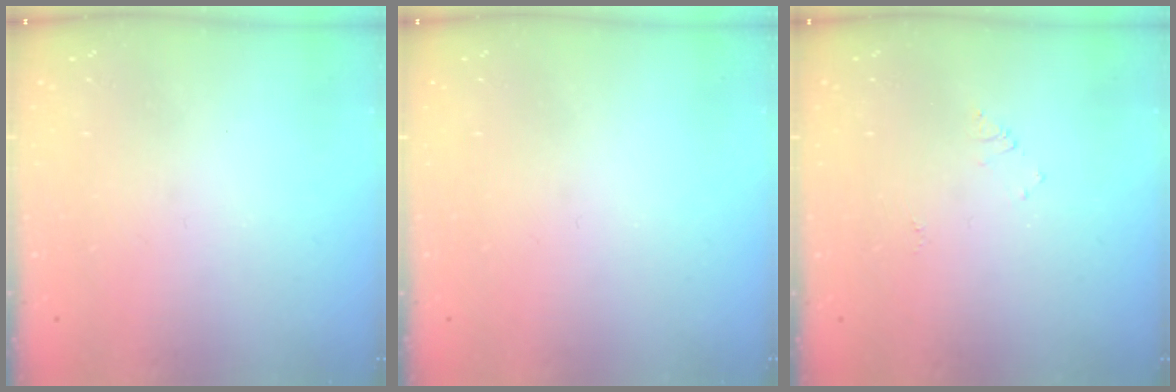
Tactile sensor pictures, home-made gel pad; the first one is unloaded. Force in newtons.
{"total": 0.0}
{"total": 4.7, "press": 4.7, "slide": 0.6}